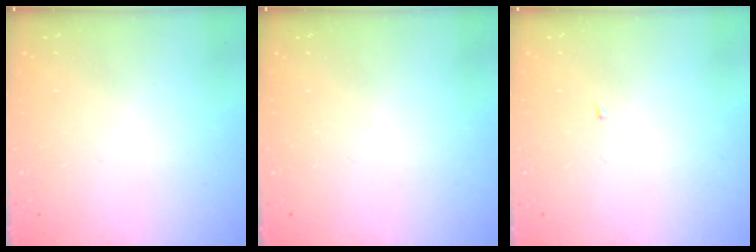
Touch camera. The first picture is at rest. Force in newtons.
{"total": 0.0}
{"total": 1.8, "press": 1.8, "slide": 0.2}